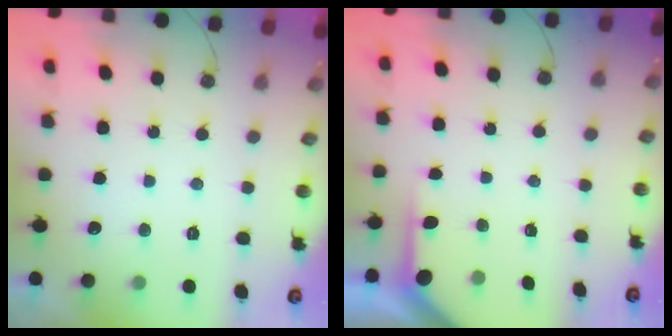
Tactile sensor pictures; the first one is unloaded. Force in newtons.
{"total": 3.9, "press": 3.8, "slide": 0.4}